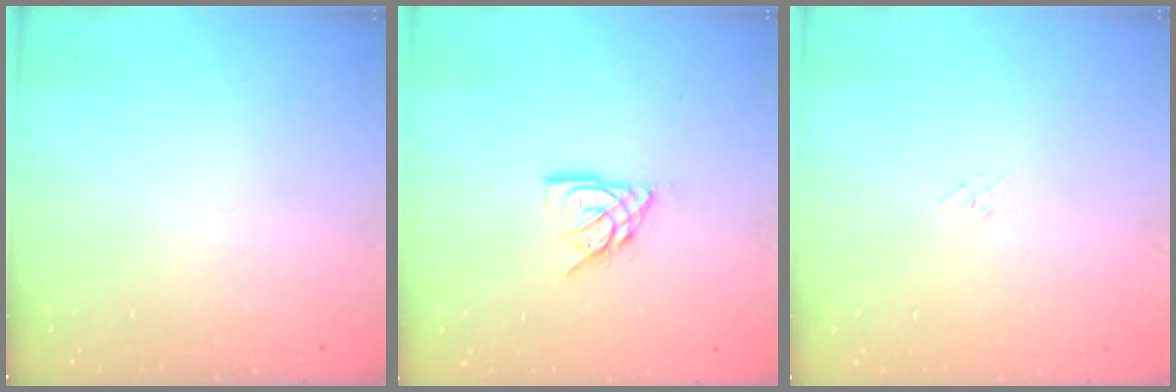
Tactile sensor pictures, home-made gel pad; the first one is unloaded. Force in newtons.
{"total": 8.2, "press": 8.1, "slide": 0.6}
{"total": 2.9, "press": 2.9, "slide": 0.6}